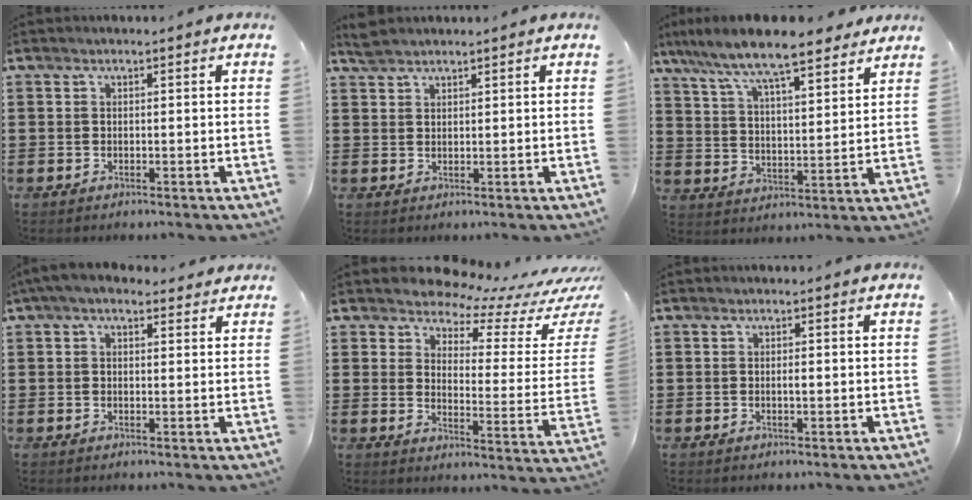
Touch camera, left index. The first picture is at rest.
{"total": 2.1, "force": [2.0, 0.5, 0.7], "torque": [-0.017, 0.001, 0.039]}
{"total": 9.2, "force": [8.1, 0.9, 4.2], "torque": [-0.113, -0.040, 0.139]}
{"total": 3.5, "force": [2.6, 1.4, 1.9], "torque": [-0.044, 0.002, 0.047]}
{"total": 6.6, "force": [6.2, 1.7, 1.8], "torque": [-0.054, -0.051, 0.106]}
{"total": 1.0, "force": [0.1, 0.2, 0.9], "torque": [-0.019, -0.002, 0.002]}